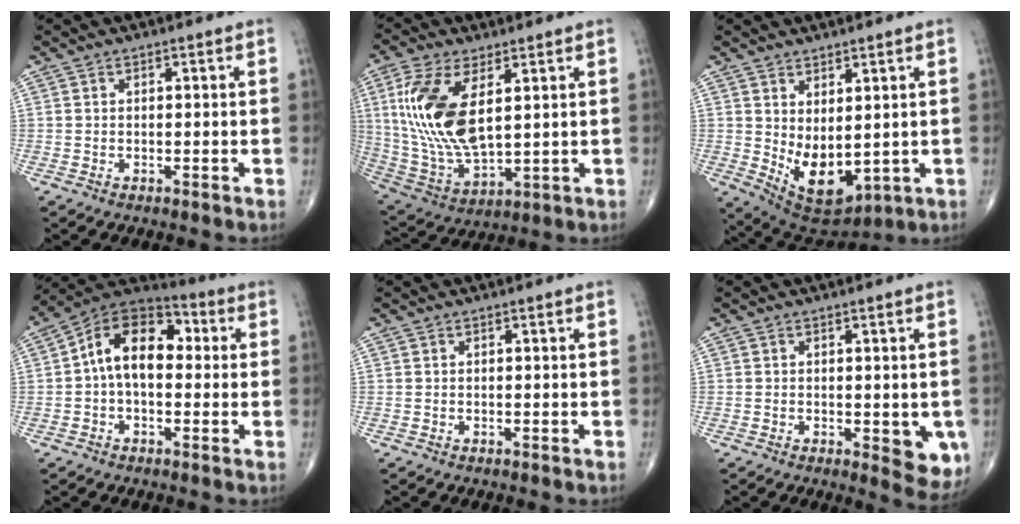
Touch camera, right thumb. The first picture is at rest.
{"total": 17.6, "force": [4.3, 8.2, 14.9], "torque": [-0.314, -0.021, 0.095]}
{"total": 10.8, "force": [0.2, 5.9, 9.0], "torque": [-0.130, -0.022, 0.034]}
{"total": 13.5, "force": [1.1, 8.3, 10.6], "torque": [-0.152, 0.041, 0.003]}
{"total": 0.0}
{"total": 6.7, "force": [-1.5, 3.0, 5.8], "torque": [-0.047, -0.011, -0.014]}